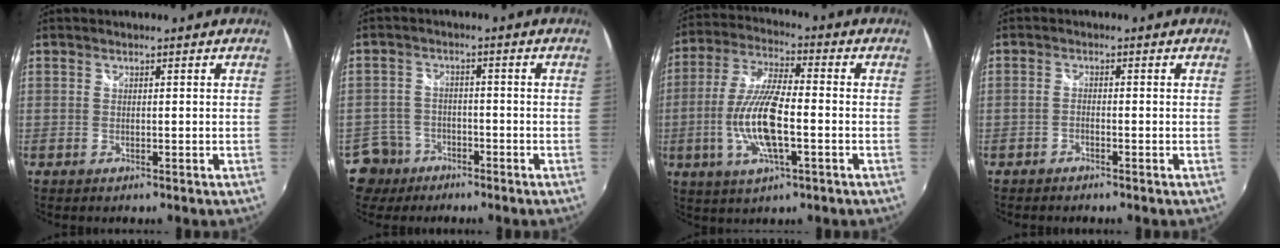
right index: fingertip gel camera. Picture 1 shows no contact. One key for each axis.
{"total": 5.6, "fx": -3.5, "fy": 4.3, "fz": 0.0, "tx": -0.012, "ty": 0.019, "tz": -0.067}
{"total": 13.7, "fx": -2.8, "fy": 4.0, "fz": 12.8, "tx": -0.261, "ty": -0.005, "tz": -0.054}
{"total": 1.3, "fx": -1.2, "fy": 0.4, "fz": 0.5, "tx": -0.016, "ty": 0.001, "tz": -0.027}